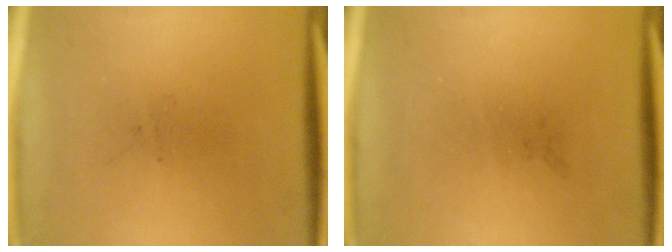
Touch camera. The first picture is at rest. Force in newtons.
{"total": 0.0}